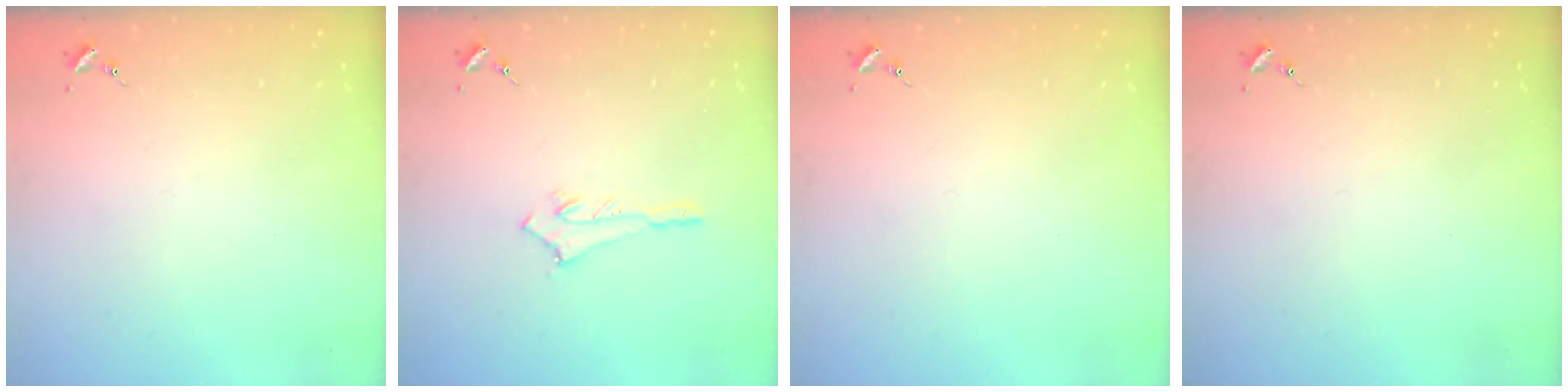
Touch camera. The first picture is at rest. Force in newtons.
{"total": 2.9, "press": 2.9, "slide": 0.2}
{"total": 0.0}
{"total": 0.0}